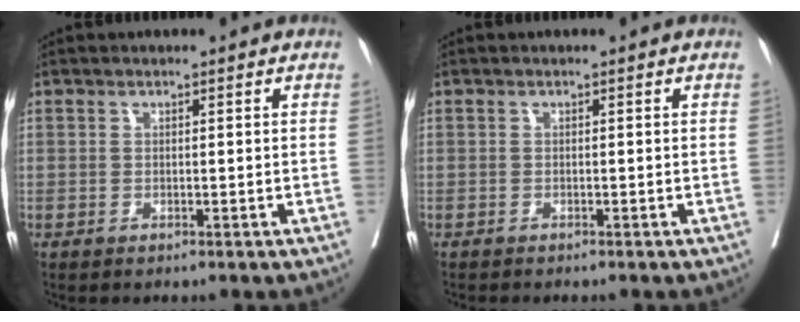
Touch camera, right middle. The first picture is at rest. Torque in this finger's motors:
{"motor_torque": [0.38, -0.31, 0.02, 0.01]}